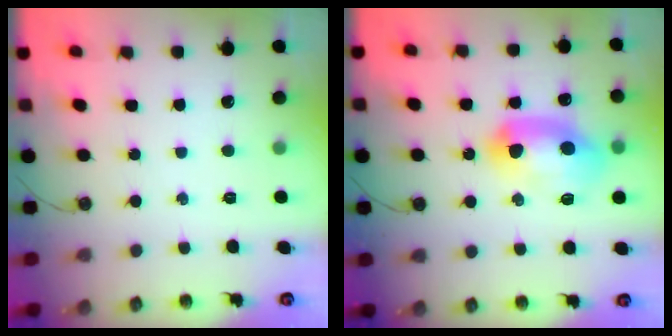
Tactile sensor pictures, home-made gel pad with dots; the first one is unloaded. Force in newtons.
{"total": 14.8, "press": 14.8, "slide": 0.8}